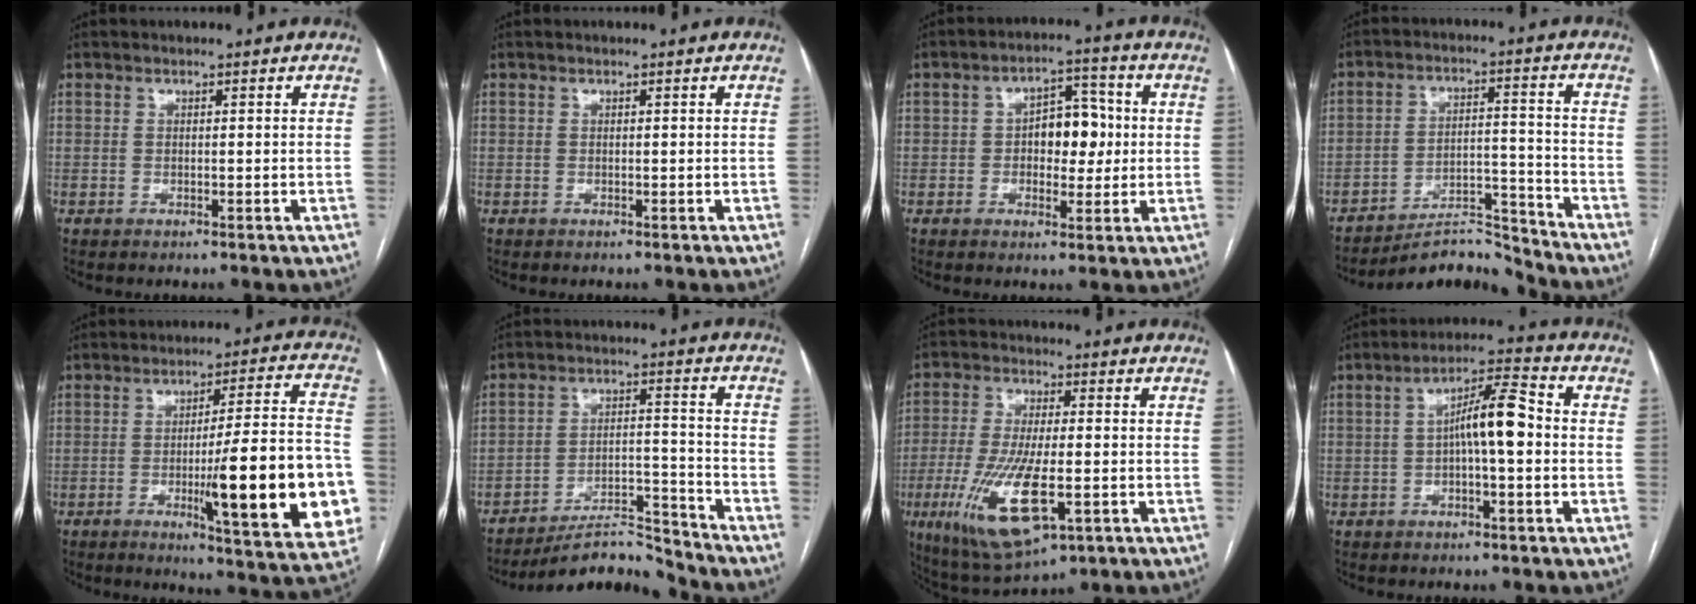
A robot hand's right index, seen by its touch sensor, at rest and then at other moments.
{"total": 0.0}
{"total": 7.4, "force": [0.1, 4.2, 6.1], "torque": [-0.085, 0.021, 0.003]}
{"total": 8.3, "force": [-8.2, 0.8, 0.0], "torque": [0.004, 0.037, -0.139]}
{"total": 20.3, "force": [-4.8, 2.2, 19.7], "torque": [-0.220, 0.004, -0.056]}
{"total": 9.7, "force": [-9.6, 0.8, 1.3], "torque": [-0.016, 0.030, -0.164]}
{"total": 14.4, "force": [-4.5, 4.5, 12.9], "torque": [-0.260, -0.021, -0.069]}
{"total": 7.9, "force": [-0.4, 1.3, 7.8], "torque": [-0.136, 0.025, -0.009]}